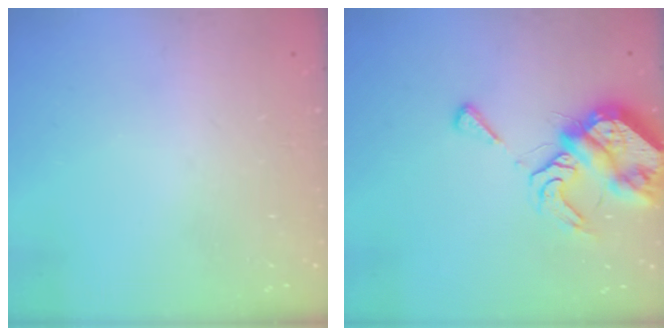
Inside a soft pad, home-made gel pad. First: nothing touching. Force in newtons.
{"total": 11.0, "press": 10.9, "slide": 1.2}